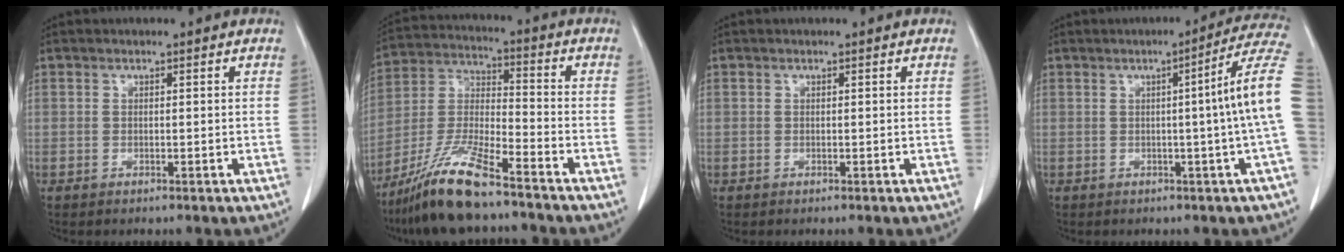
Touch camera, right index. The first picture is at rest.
{"total": 12.8, "force": [-9.7, 1.2, 8.3], "torque": [-0.178, -0.021, -0.182]}
{"total": 0.0}
{"total": 9.7, "force": [0.0, -2.1, 9.5], "torque": [-0.104, 0.010, -0.007]}